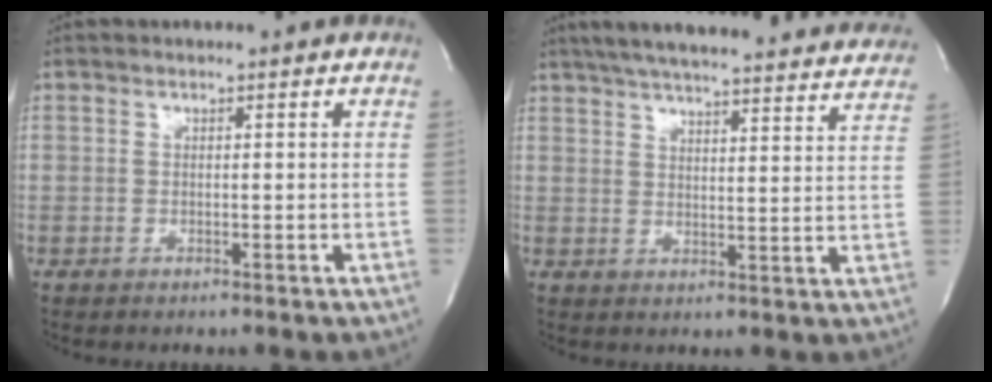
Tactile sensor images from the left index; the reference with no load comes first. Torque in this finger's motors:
{"motor_torque": [0.18, -0.27, 0.57, 0.14]}